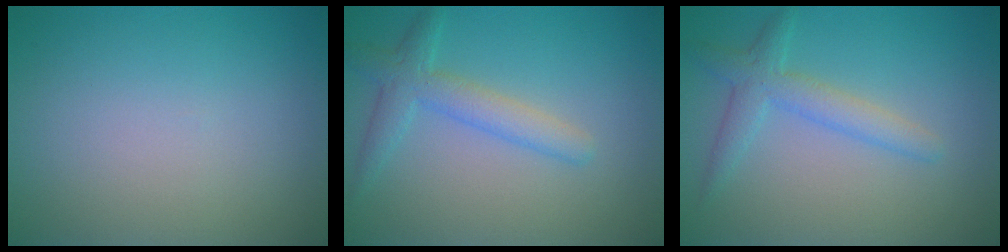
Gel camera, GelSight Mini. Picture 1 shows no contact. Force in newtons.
{"total": 3.1, "press": 3.1, "slide": 0.2}
{"total": 2.7, "press": 2.7, "slide": 0.1}